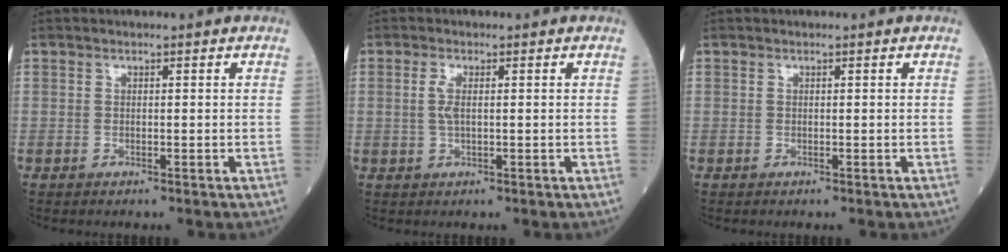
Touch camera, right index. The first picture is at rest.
{"total": 2.2, "force": [0.3, 0.3, 2.1], "torque": [-0.052, -0.002, 0.006]}
{"total": 0.0}